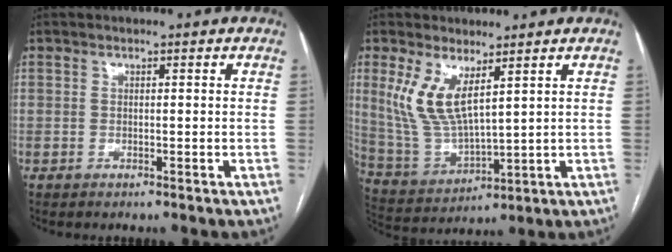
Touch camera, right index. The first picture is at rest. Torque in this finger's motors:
{"motor_torque": [0.38, 0.15, 0.27, 0.17]}